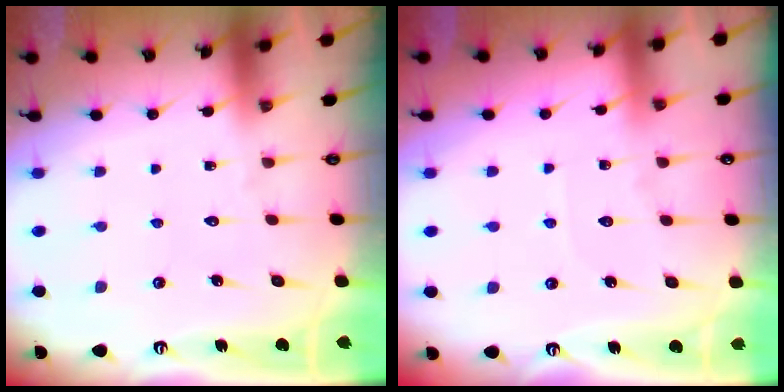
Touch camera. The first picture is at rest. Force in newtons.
{"total": 3.1, "press": 3.1, "slide": 0.5}